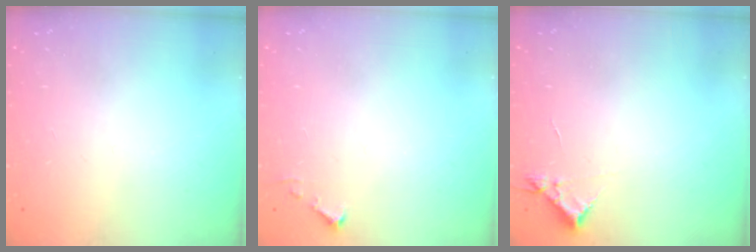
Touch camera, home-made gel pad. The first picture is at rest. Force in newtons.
{"total": 3.7, "press": 3.6, "slide": 0.5}
{"total": 4.1, "press": 4.1, "slide": 0.5}